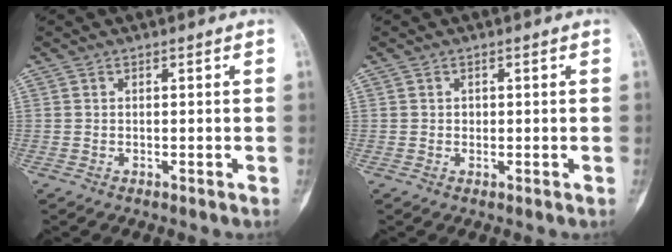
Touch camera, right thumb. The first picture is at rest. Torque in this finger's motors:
{"motor_torque": [0.74, 0.15, 0.18, -0.11, 0.06]}